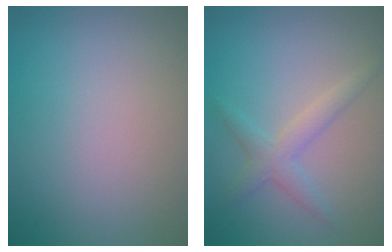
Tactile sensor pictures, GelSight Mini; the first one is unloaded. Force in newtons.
{"total": 2.4, "press": 2.4, "slide": 0.2}